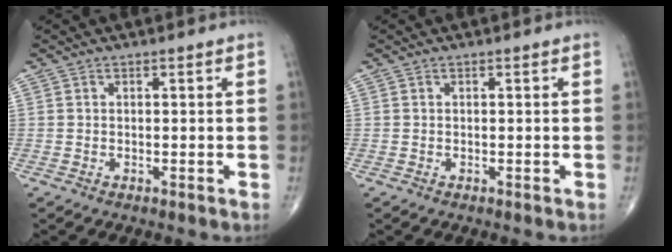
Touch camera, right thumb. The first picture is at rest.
{"total": 0.0}